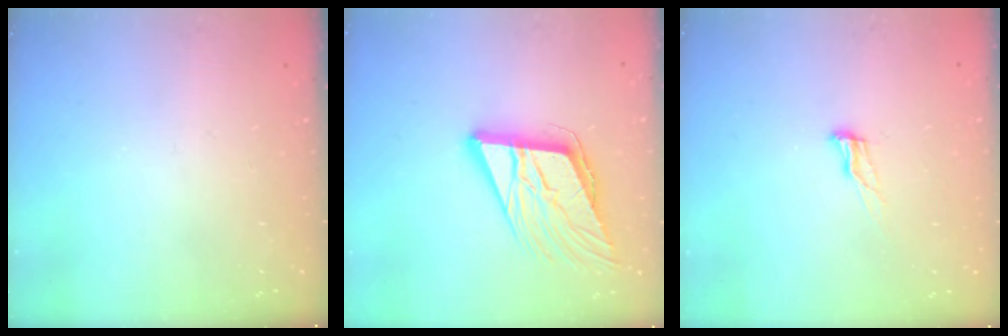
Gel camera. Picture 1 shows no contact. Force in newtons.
{"total": 15.0, "press": 14.6, "slide": 3.5}
{"total": 8.0, "press": 7.7, "slide": 2.0}